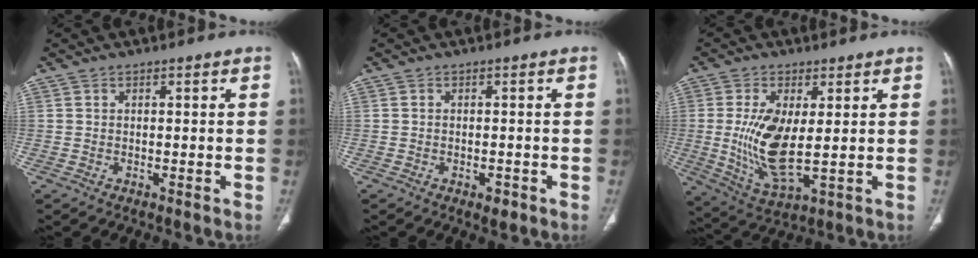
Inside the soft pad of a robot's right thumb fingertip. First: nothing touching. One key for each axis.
{"total": 1.9, "fx": -1.0, "fy": 1.0, "fz": 1.3, "tx": -0.013, "ty": 0.003, "tz": -0.010}
{"total": 11.9, "fx": 0.6, "fy": 4.7, "fz": 10.9, "tx": -0.221, "ty": -0.023, "tz": 0.024}